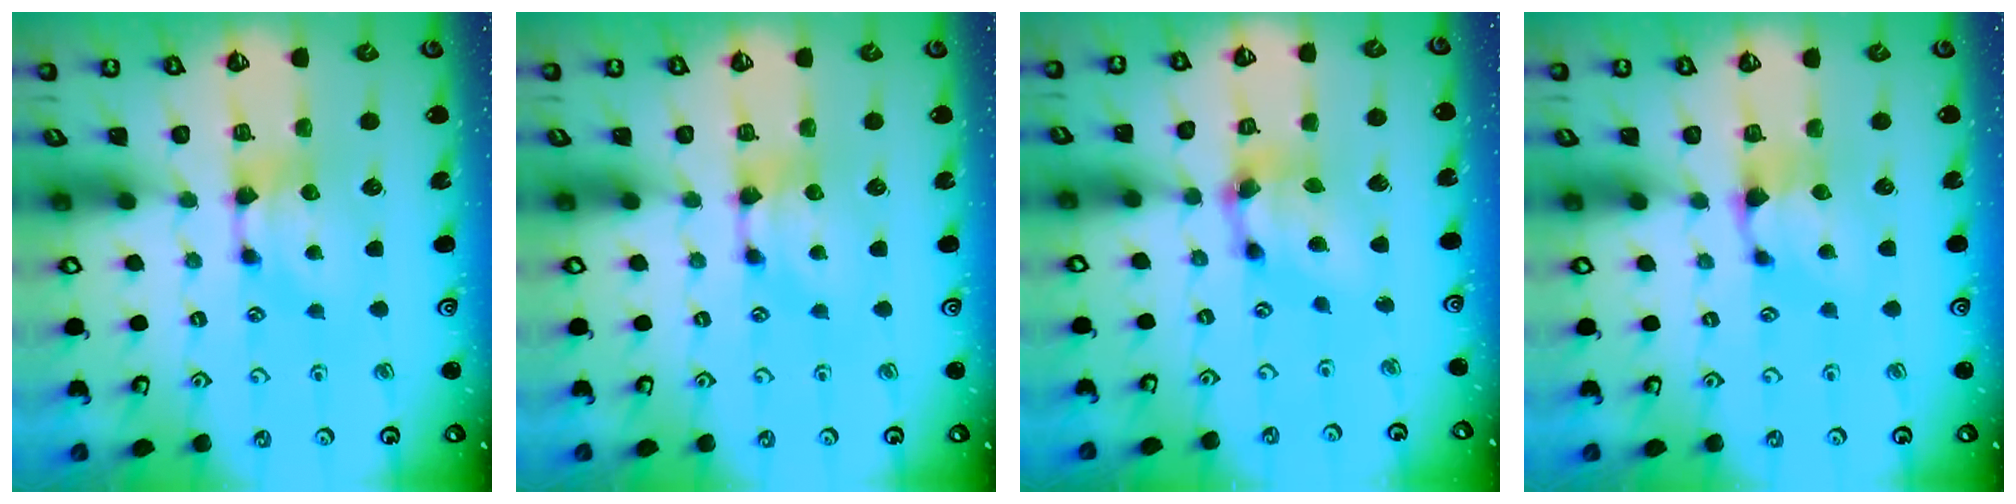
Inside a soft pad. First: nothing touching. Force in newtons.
{"total": 0.0}
{"total": 6.4, "press": 6.0, "slide": 2.3}
{"total": 2.4, "press": 2.3, "slide": 0.6}